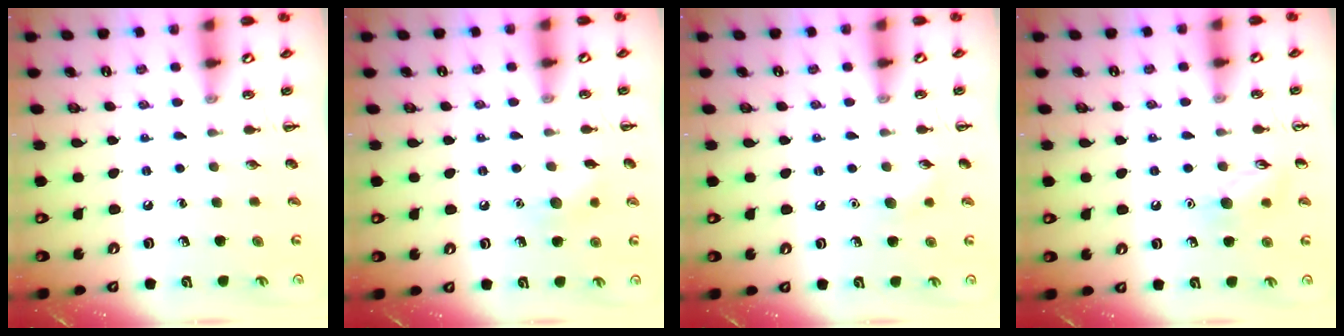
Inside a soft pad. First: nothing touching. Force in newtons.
{"total": 6.8, "press": 6.6, "slide": 1.5}
{"total": 5.6, "press": 5.5, "slide": 1.2}
{"total": 7.9, "press": 7.9, "slide": 1.1}